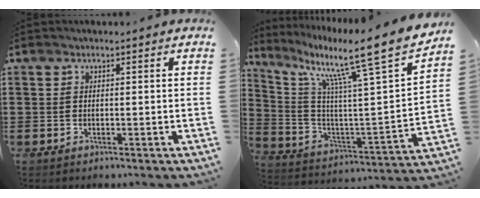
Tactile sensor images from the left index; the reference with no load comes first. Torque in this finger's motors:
{"motor_torque": [1.11, -1.03, 0.92, 0.21]}